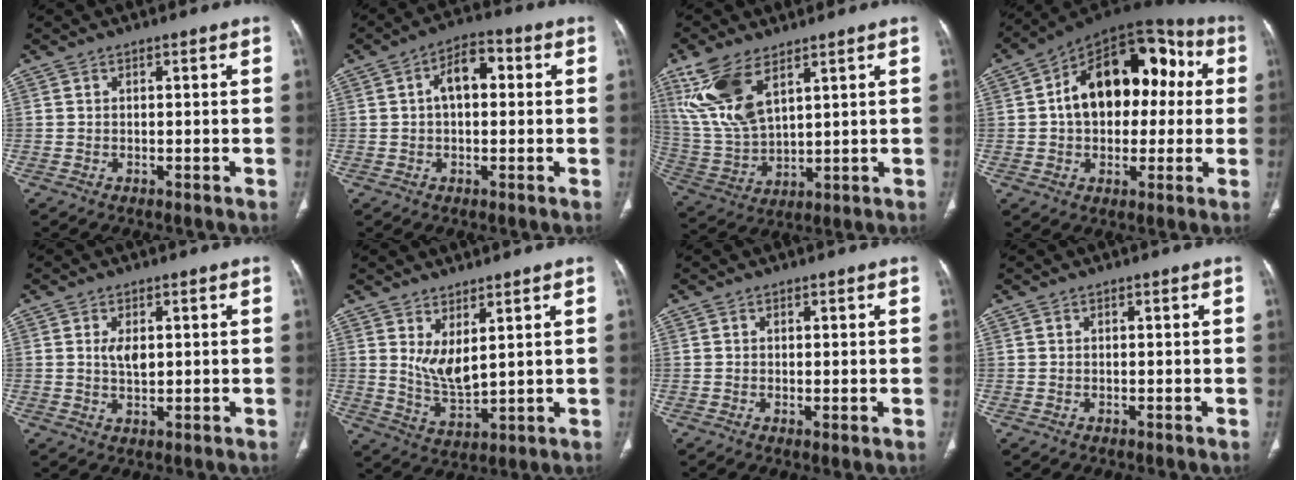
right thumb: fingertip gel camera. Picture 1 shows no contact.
{"total": 7.4, "force": [1.1, 4.2, 6.0], "torque": [-0.088, 0.023, 0.010]}
{"total": 13.6, "force": [7.2, 6.3, 9.6], "torque": [-0.203, -0.021, 0.159]}
{"total": 21.1, "force": [2.5, 13.6, 16.0], "torque": [-0.201, 0.044, 0.031]}
{"total": 3.4, "force": [0.8, 1.8, 2.8], "torque": [-0.045, -0.007, 0.016]}
{"total": 6.4, "force": [2.8, 2.3, 5.2], "torque": [-0.097, -0.039, 0.068]}
{"total": 0.9, "force": [0.0, 0.2, 0.8], "torque": [-0.020, -0.006, 0.001]}
{"total": 0.0}